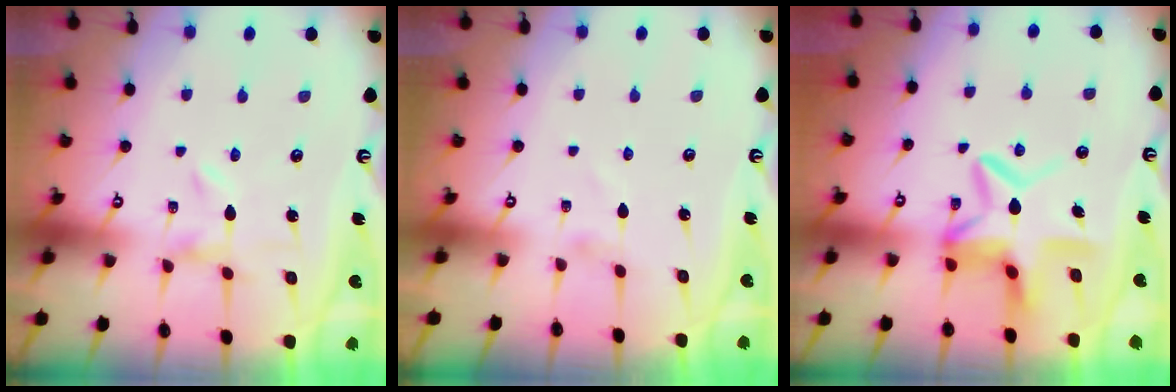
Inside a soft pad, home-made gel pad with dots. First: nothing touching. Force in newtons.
{"total": 1.4, "press": 1.4, "slide": 0.0}
{"total": 12.3, "press": 12.2, "slide": 1.2}